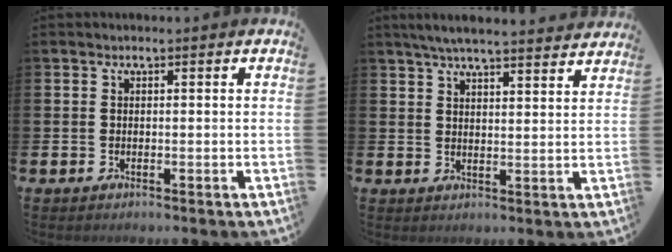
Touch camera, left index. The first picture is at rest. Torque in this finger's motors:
{"motor_torque": [0.74, -0.93, 0.13, 0.11]}